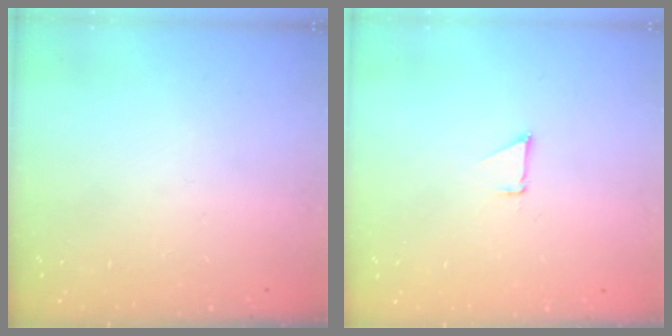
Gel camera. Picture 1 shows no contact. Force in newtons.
{"total": 0.8, "press": 0.8, "slide": 0.1}